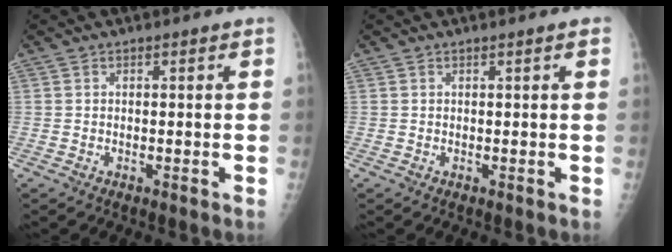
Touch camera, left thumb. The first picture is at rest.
{"total": 0.7, "force": [0.4, -0.1, 0.6], "torque": [-0.010, 0.000, 0.005]}